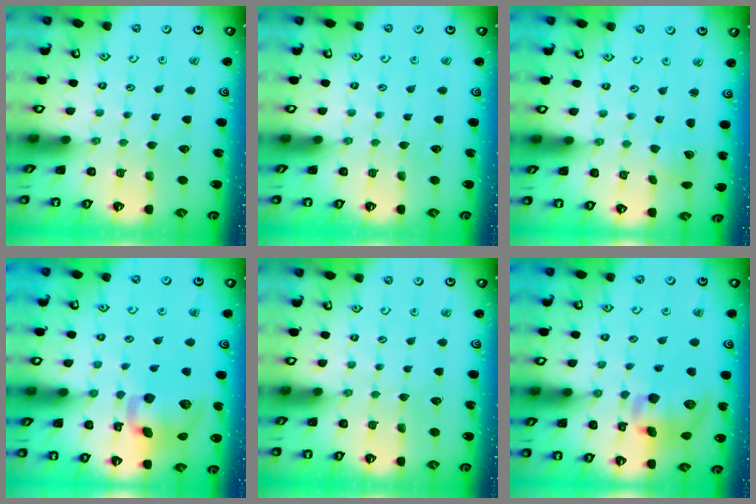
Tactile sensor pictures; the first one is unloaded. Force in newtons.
{"total": 0.0}
{"total": 2.0, "press": 2.0, "slide": 0.1}
{"total": 13.5, "press": 13.4, "slide": 2.2}
{"total": 0.0}
{"total": 11.9, "press": 11.8, "slide": 1.8}